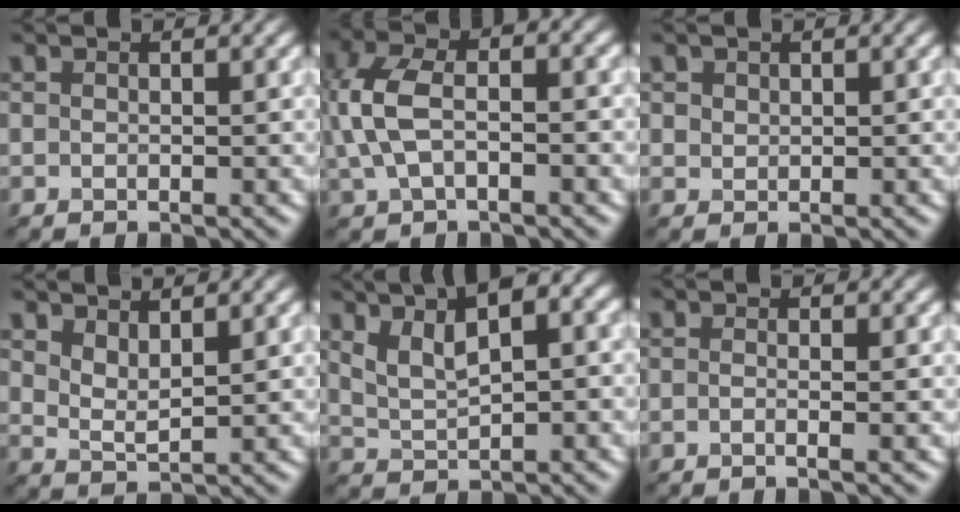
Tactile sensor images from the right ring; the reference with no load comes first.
{"total": 6.7, "force": [0.3, 3.7, 5.5], "torque": [-0.134, 0.012, -0.001]}
{"total": 0.9, "force": [0.6, 0.6, 0.1], "torque": [-0.002, -0.002, 0.013]}
{"total": 2.5, "force": [1.8, 0.8, 1.5], "torque": [-0.032, -0.007, 0.037]}
{"total": 7.9, "force": [3.6, 3.4, 6.1], "torque": [-0.101, 0.026, 0.060]}
{"total": 1.9, "force": [-0.1, 0.9, 1.7], "torque": [-0.009, -0.008, -0.023]}